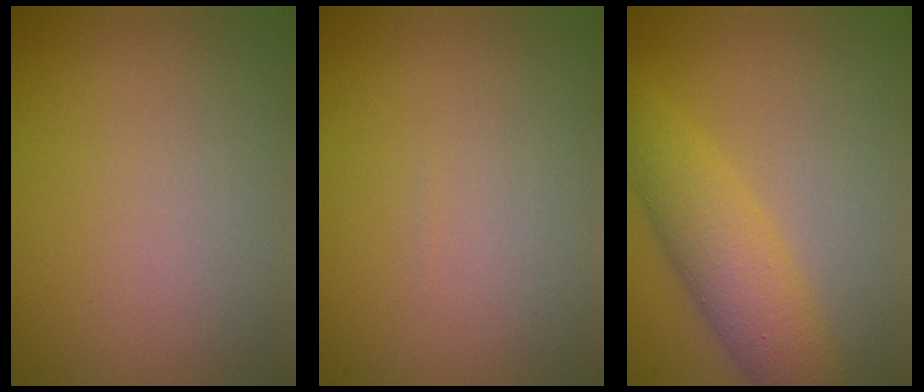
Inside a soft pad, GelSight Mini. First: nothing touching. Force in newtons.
{"total": 0.0}
{"total": 4.5, "press": 4.5, "slide": 0.1}